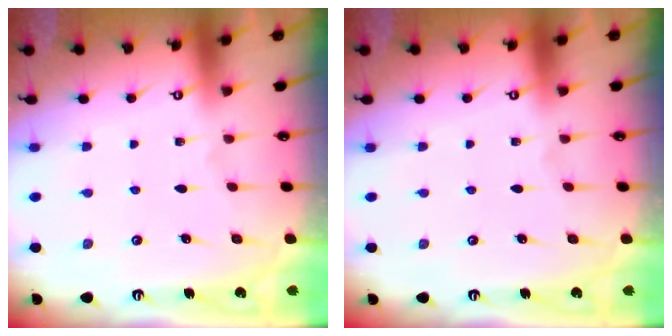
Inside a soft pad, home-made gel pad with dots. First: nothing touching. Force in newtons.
{"total": 0.0}